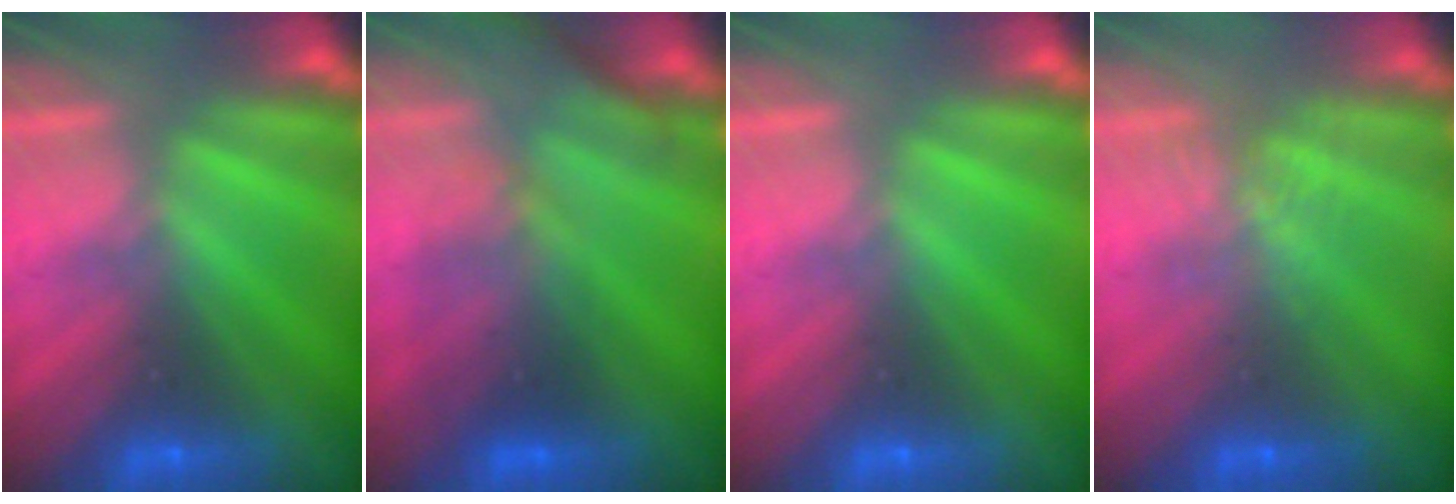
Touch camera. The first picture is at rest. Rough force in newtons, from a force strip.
{"total": 2.8}
{"total": 0.0}
{"total": 1.6}